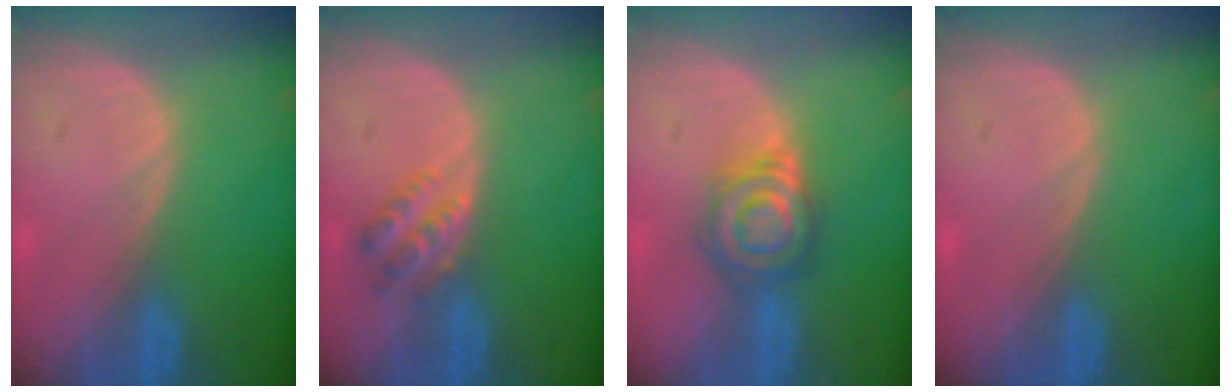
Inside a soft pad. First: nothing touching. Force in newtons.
{"total": 4.6, "press": 3.9, "slide": 2.5}
{"total": 6.6, "press": 6.4, "slide": 1.4}
{"total": 0.0}